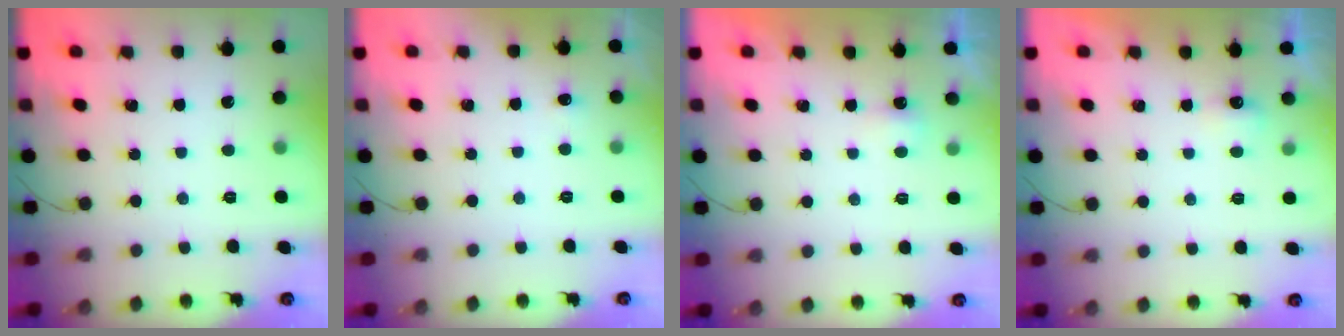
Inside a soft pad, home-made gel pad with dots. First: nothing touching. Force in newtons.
{"total": 2.5, "press": 2.2, "slide": 1.1}
{"total": 2.4, "press": 2.3, "slide": 0.5}
{"total": 2.9, "press": 2.8, "slide": 0.8}